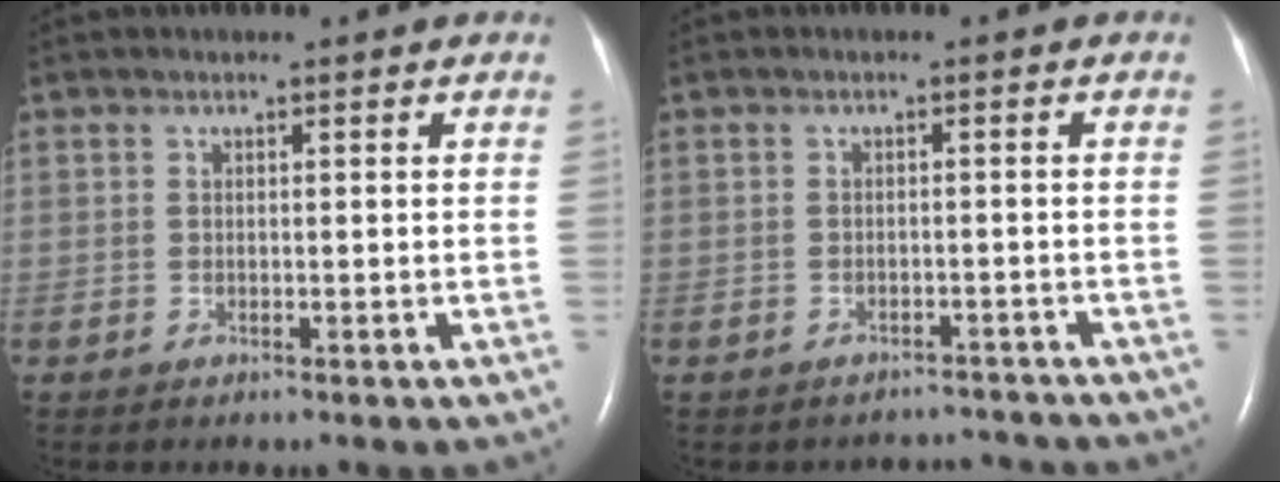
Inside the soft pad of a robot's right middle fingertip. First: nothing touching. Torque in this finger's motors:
{"motor_torque": [0.06, -0.08, -0.01, -0.01]}